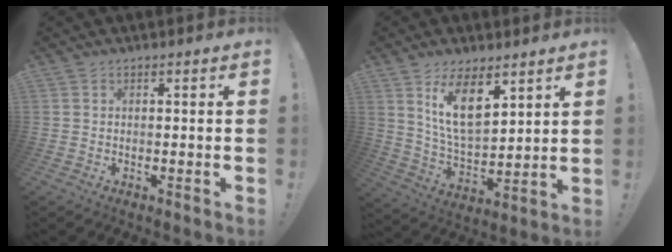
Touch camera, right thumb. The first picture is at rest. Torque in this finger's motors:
{"motor_torque": [0.97, 2.11, 1.01, 0.20, 0.44]}